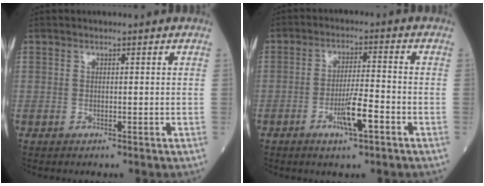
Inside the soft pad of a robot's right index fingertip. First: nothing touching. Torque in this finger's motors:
{"motor_torque": [0.28, -0.08, 0.37, 0.09]}